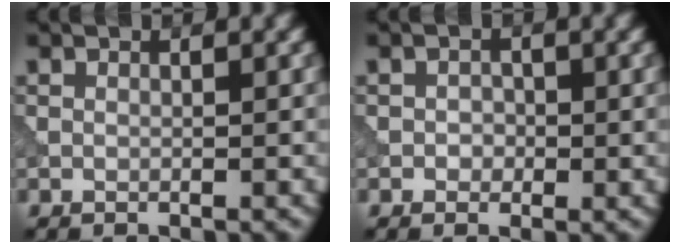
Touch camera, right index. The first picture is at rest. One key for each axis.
{"total": 1.4, "fx": -0.3, "fy": 1.1, "fz": 0.8, "tx": -0.012, "ty": -0.001, "tz": -0.010}